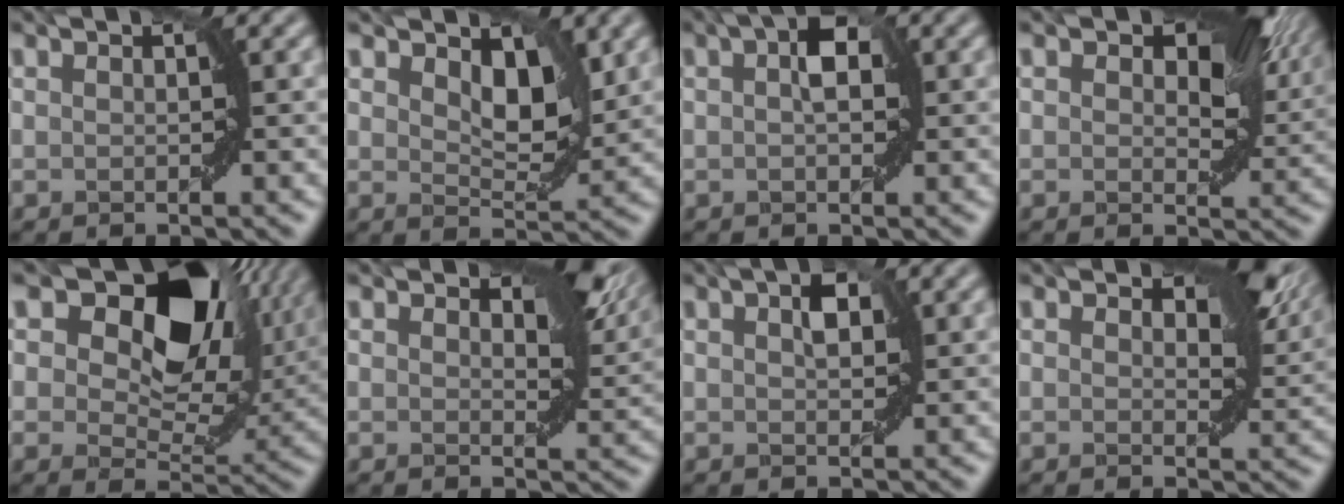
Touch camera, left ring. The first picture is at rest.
{"total": 3.8, "force": [1.7, 2.0, 2.8], "torque": [-0.052, -0.009, 0.028]}
{"total": 2.9, "force": [0.6, 1.5, 2.5], "torque": [-0.037, 0.010, 0.003]}
{"total": 7.7, "force": [2.8, 4.2, 5.8], "torque": [-0.072, 0.002, 0.037]}
{"total": 13.0, "force": [6.5, 7.6, 8.4], "torque": [-0.120, 0.006, 0.101]}
{"total": 5.7, "force": [2.7, 2.8, 4.2], "torque": [-0.051, -0.004, 0.038]}
{"total": 2.0, "force": [0.8, 1.0, 1.6], "torque": [-0.024, 0.005, 0.014]}
{"total": 6.1, "force": [2.6, 3.2, 4.6], "torque": [-0.057, -0.003, 0.036]}